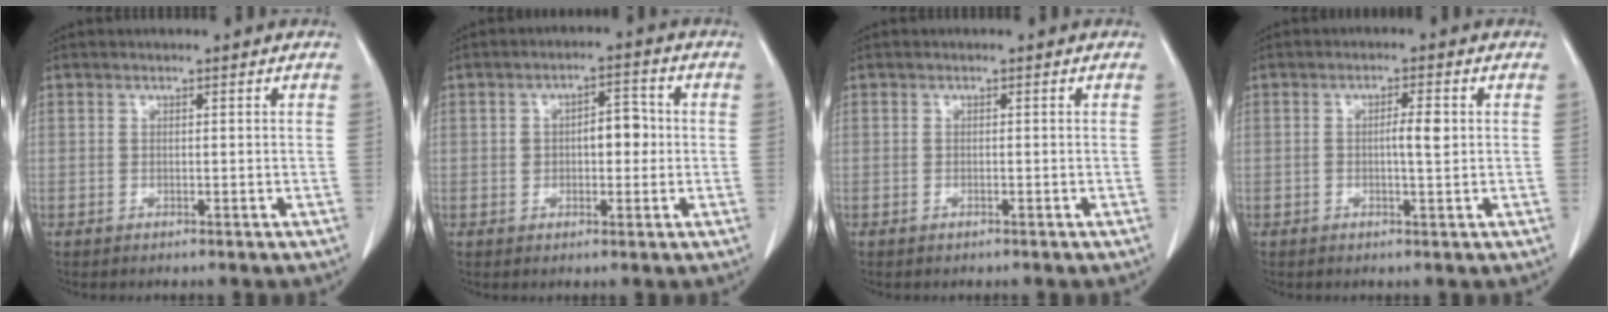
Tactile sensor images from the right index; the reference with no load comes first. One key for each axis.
{"total": 5.3, "fx": 0.2, "fy": 2.7, "fz": 4.5, "tx": -0.067, "ty": 0.017, "tz": 0.006}
{"total": 0.0}
{"total": 3.0, "fx": 0.2, "fy": 0.4, "fz": 3.0, "tx": -0.051, "ty": 0.000, "tz": 0.003}